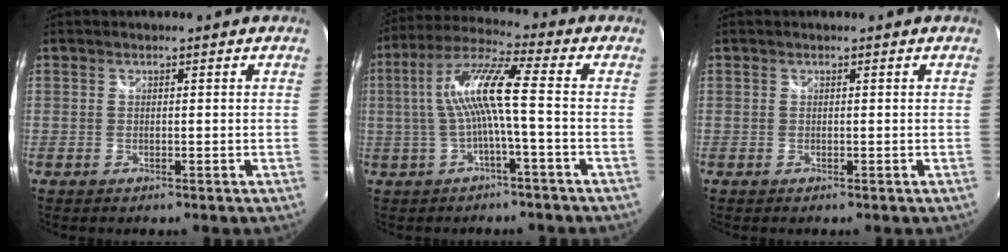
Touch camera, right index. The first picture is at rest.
{"total": 10.2, "force": [-1.0, 0.2, 10.2], "torque": [-0.208, 0.014, -0.013]}
{"total": 0.0}